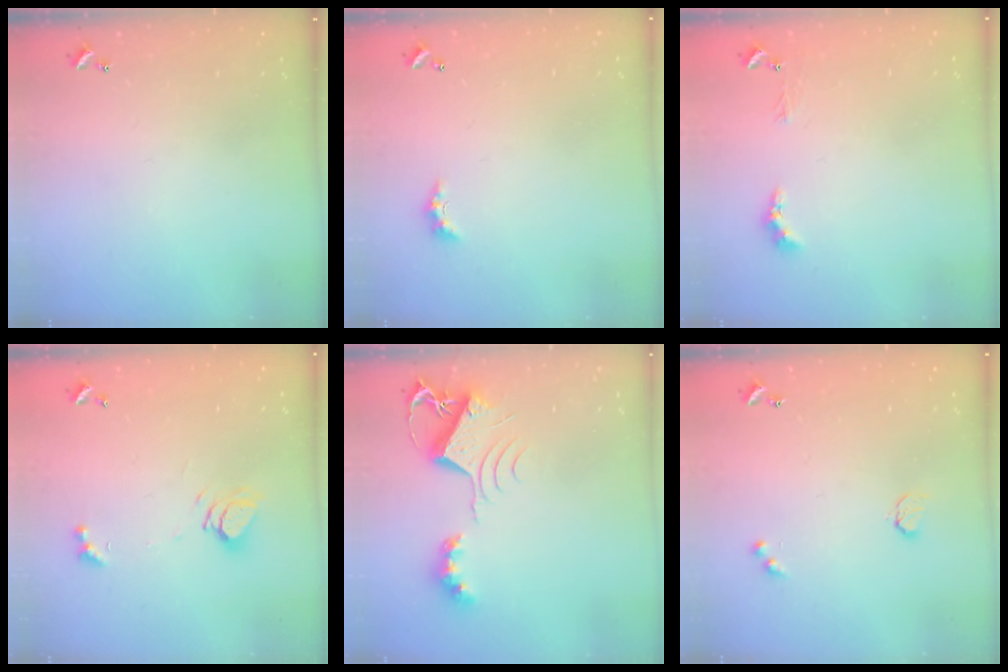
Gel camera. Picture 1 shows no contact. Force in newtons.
{"total": 2.1, "press": 2.0, "slide": 0.7}
{"total": 1.3, "press": 1.1, "slide": 0.5}
{"total": 7.7, "press": 7.6, "slide": 1.0}
{"total": 8.8, "press": 8.8, "slide": 0.5}
{"total": 2.9, "press": 2.9, "slide": 0.5}